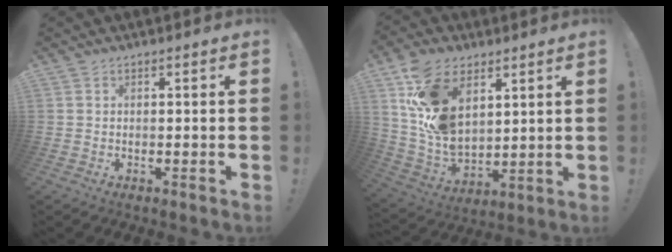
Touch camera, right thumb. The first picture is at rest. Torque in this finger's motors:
{"motor_torque": [1.32, 3.69, 0.90, -0.38, 0.41]}